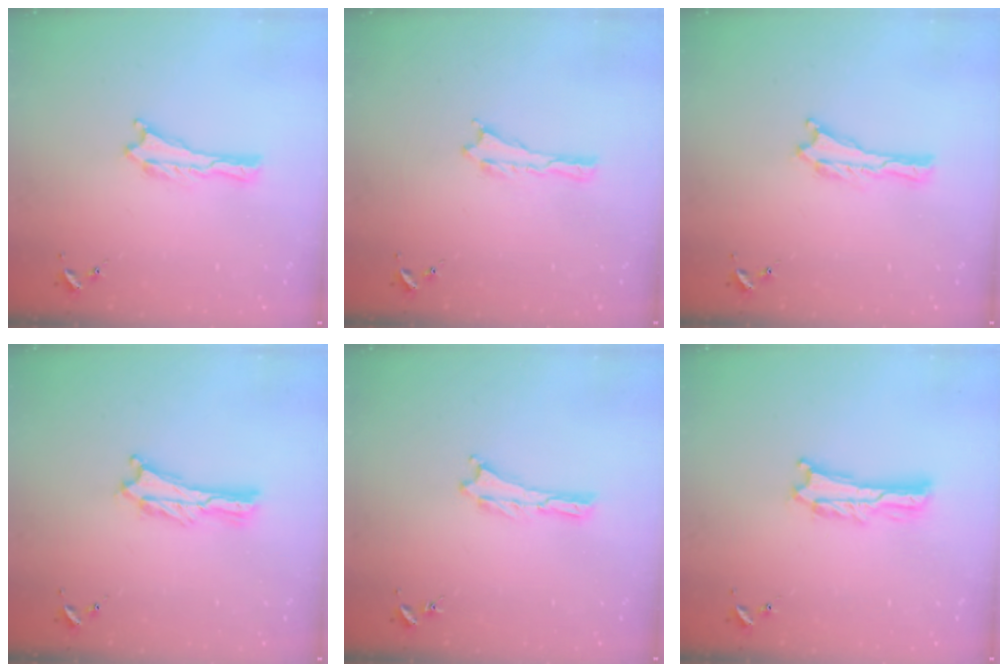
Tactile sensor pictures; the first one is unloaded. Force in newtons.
{"total": 0.0}
{"total": 0.0}
{"total": 1.3, "press": 1.3, "slide": 0.3}
{"total": 0.0}
{"total": 2.0, "press": 2.0, "slide": 0.3}